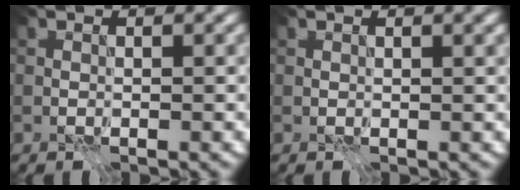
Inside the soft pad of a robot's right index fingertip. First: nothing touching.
{"total": 1.0, "force": [0.4, 0.2, 0.9], "torque": [-0.015, 0.002, 0.011]}